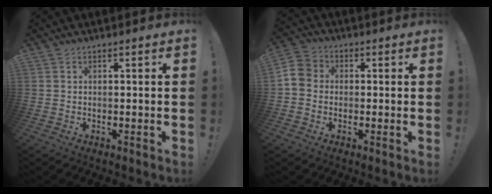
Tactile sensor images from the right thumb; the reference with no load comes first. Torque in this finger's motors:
{"motor_torque": [-0.18, 0.21, 0.00, 0.05, 0.03]}